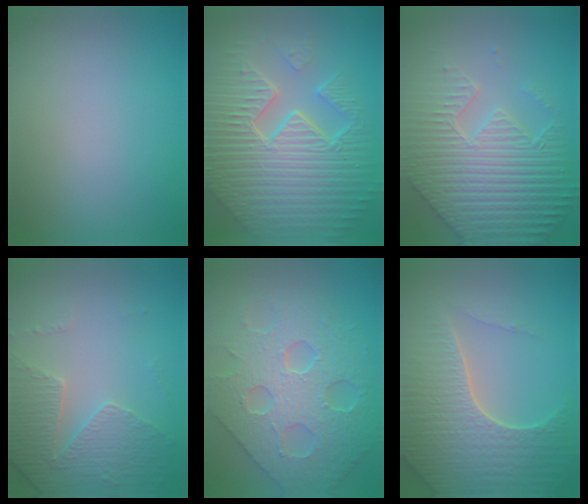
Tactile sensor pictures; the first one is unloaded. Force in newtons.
{"total": 10.9, "press": 7.1, "slide": 8.4}
{"total": 8.2, "press": 6.4, "slide": 5.1}
{"total": 4.6, "press": 3.6, "slide": 2.9}
{"total": 6.9, "press": 6.1, "slide": 3.3}
{"total": 7.0, "press": 6.8, "slide": 1.7}